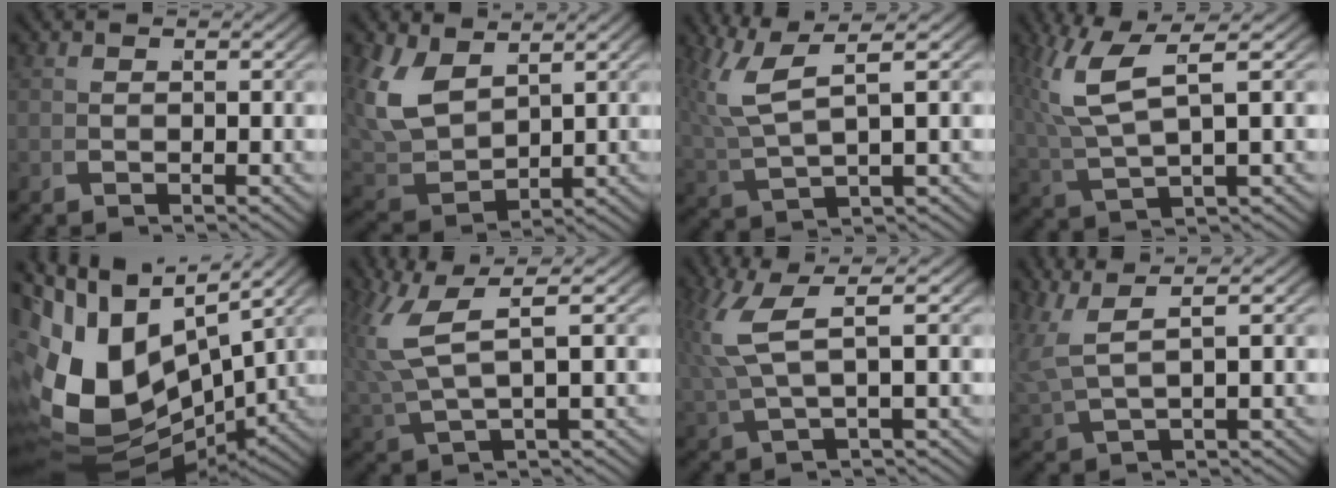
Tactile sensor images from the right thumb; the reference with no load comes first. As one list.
[{"total": 7.2, "force": [1.4, 5.2, 4.8], "torque": [-0.137, -0.030, 0.050]}, {"total": 6.7, "force": [3.0, 3.4, 5.0], "torque": [-0.111, -0.002, 0.062]}, {"total": 6.9, "force": [1.9, 3.8, 5.4], "torque": [-0.122, -0.007, 0.045]}, {"total": 22.3, "force": [-1.6, 17.1, 14.2], "torque": [-0.306, -0.066, 0.000]}, {"total": 7.4, "force": [2.2, 4.0, 5.9], "torque": [-0.134, -0.009, 0.049]}, {"total": 5.8, "force": [2.2, 2.2, 4.9], "torque": [-0.104, 0.003, 0.045]}, {"total": 6.1, "force": [3.4, 2.9, 4.1], "torque": [-0.089, 0.005, 0.067]}]